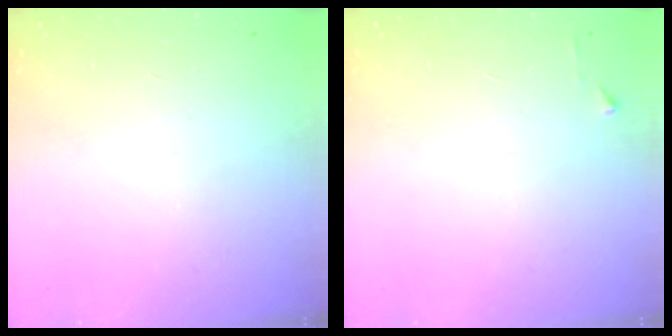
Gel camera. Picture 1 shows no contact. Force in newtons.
{"total": 2.4, "press": 2.4, "slide": 0.3}